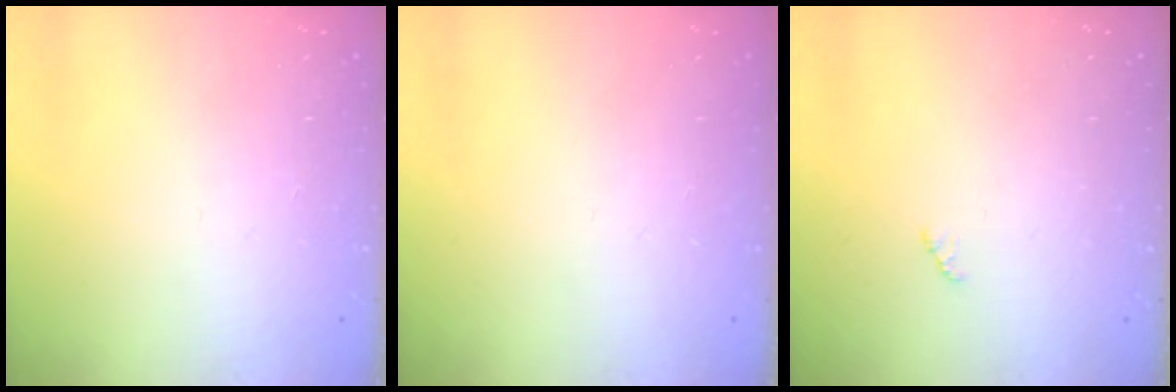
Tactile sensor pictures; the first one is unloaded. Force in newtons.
{"total": 0.0}
{"total": 2.8, "press": 2.8, "slide": 0.4}